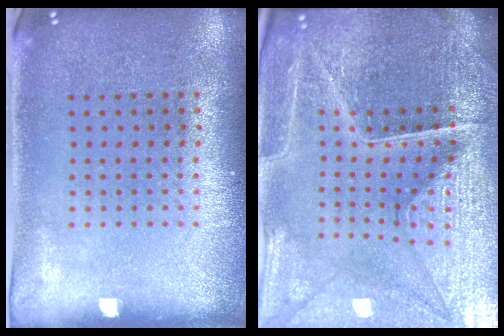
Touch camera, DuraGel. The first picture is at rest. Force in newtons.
{"total": 5.1, "press": 4.9, "slide": 1.4}